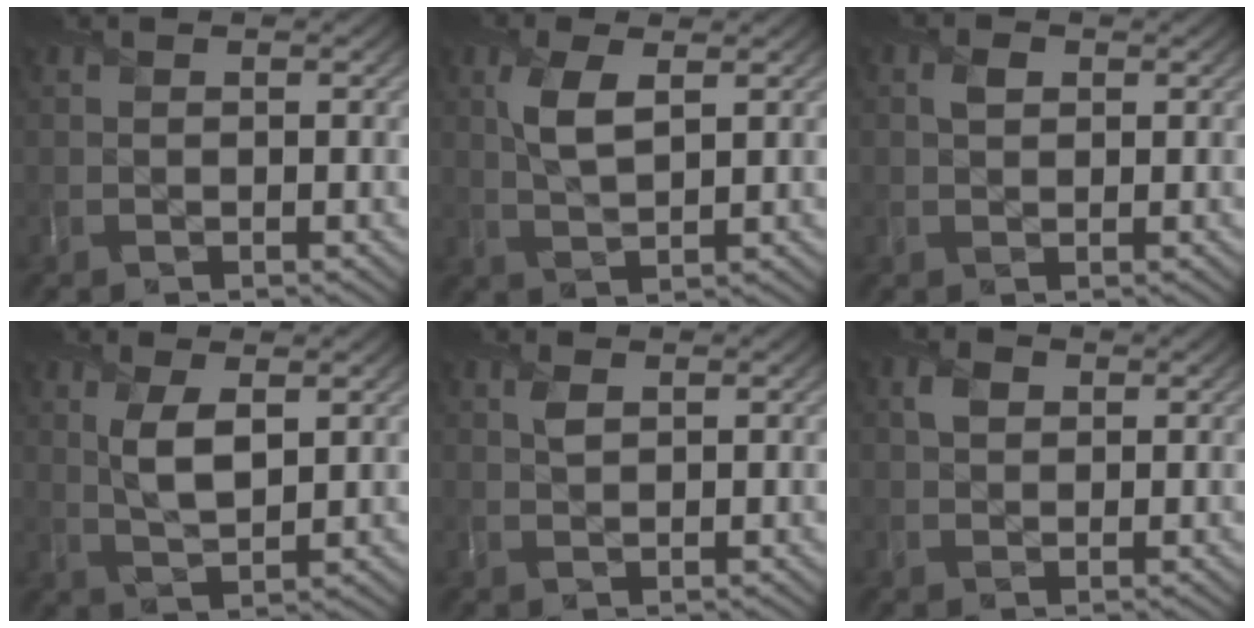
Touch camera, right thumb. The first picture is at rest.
{"total": 4.3, "force": [1.5, 1.7, 3.6], "torque": [-0.087, 0.001, 0.032]}
{"total": 1.3, "force": [0.4, 1.0, 0.6], "torque": [-0.013, 0.001, 0.007]}
{"total": 4.7, "force": [1.5, 2.0, 4.0], "torque": [-0.088, -0.003, 0.032]}
{"total": 1.3, "force": [0.8, 0.6, 0.8], "torque": [-0.020, 0.000, 0.016]}
{"total": 1.9, "force": [0.6, 1.6, 0.8], "torque": [-0.022, 0.003, 0.010]}